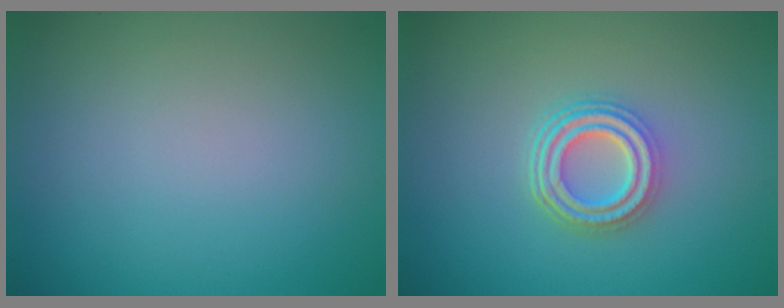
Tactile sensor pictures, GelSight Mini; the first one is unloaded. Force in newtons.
{"total": 4.5, "press": 3.3, "slide": 3.0}